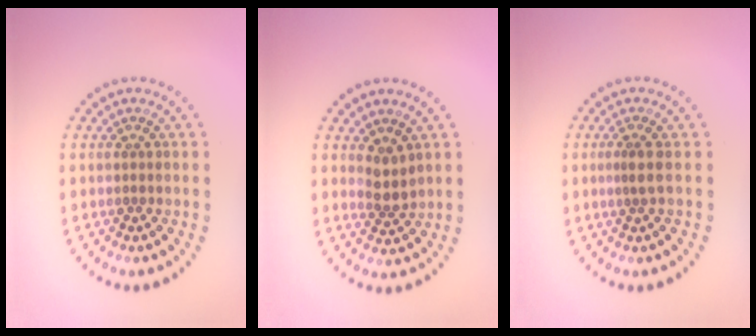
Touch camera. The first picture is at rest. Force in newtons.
{"total": 1.9, "press": 1.5, "slide": 1.1}
{"total": 1.1, "press": 0.7, "slide": 0.9}